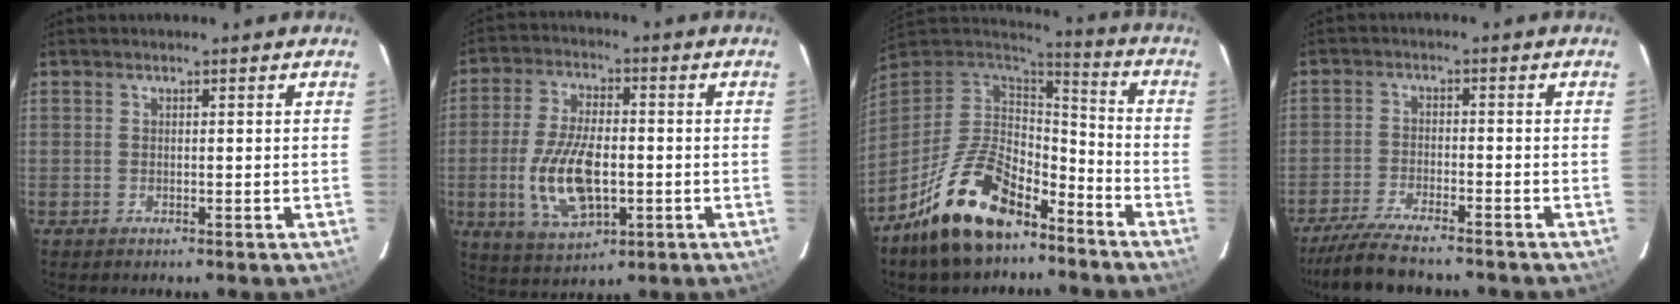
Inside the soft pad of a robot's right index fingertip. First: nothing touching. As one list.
[{"total": 13.3, "force": [-2.6, 6.4, 11.4], "torque": [-0.232, -0.007, -0.041]}, {"total": 19.9, "force": [-13.1, 9.2, 11.8], "torque": [-0.239, 0.005, -0.221]}, {"total": 10.9, "force": [-9.6, 1.6, 4.9], "torque": [-0.118, -0.022, -0.162]}]